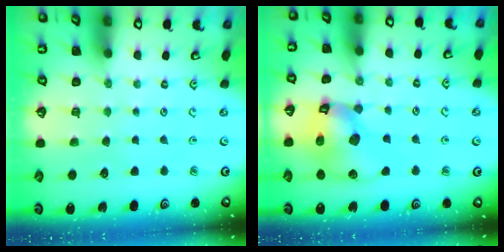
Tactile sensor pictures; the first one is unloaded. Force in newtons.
{"total": 15.0, "press": 14.9, "slide": 2.2}